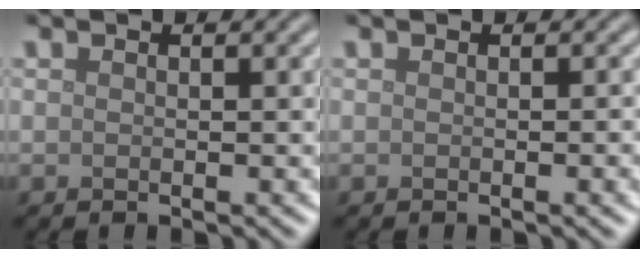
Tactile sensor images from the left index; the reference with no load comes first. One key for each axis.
{"total": 1.6, "fx": -0.2, "fy": 0.4, "fz": 1.6, "tx": -0.016, "ty": 0.000, "tz": -0.003}